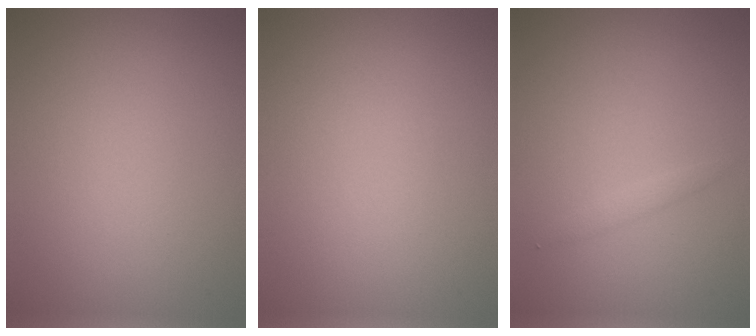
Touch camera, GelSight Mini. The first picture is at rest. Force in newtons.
{"total": 0.0}
{"total": 0.8, "press": 0.8, "slide": 0.0}